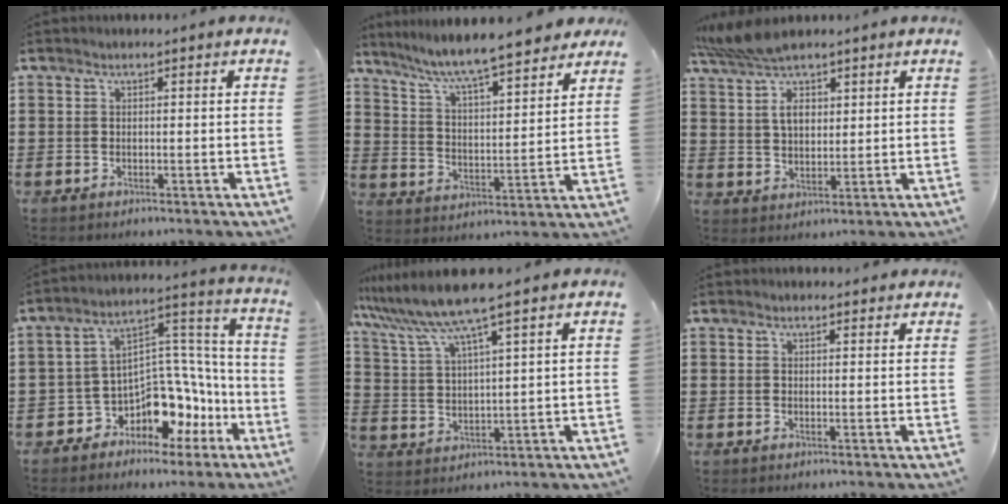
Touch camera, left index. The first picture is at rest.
{"total": 6.9, "force": [6.2, 0.3, 3.1], "torque": [-0.087, -0.039, 0.101]}
{"total": 7.5, "force": [4.7, 3.6, 4.6], "torque": [-0.107, 0.005, 0.086]}
{"total": 8.5, "force": [-5.6, 5.5, 3.2], "torque": [-0.062, -0.008, -0.098]}
{"total": 8.1, "force": [6.6, -0.7, 4.7], "torque": [-0.121, -0.035, 0.110]}
{"total": 1.0, "force": [0.9, 0.3, 0.1], "torque": [0.004, -0.001, 0.016]}